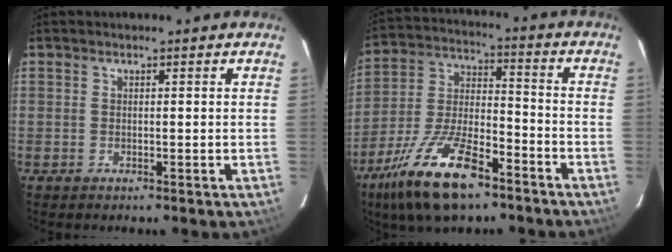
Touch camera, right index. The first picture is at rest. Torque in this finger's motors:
{"motor_torque": [1.11, -1.03, 0.80, 0.21]}